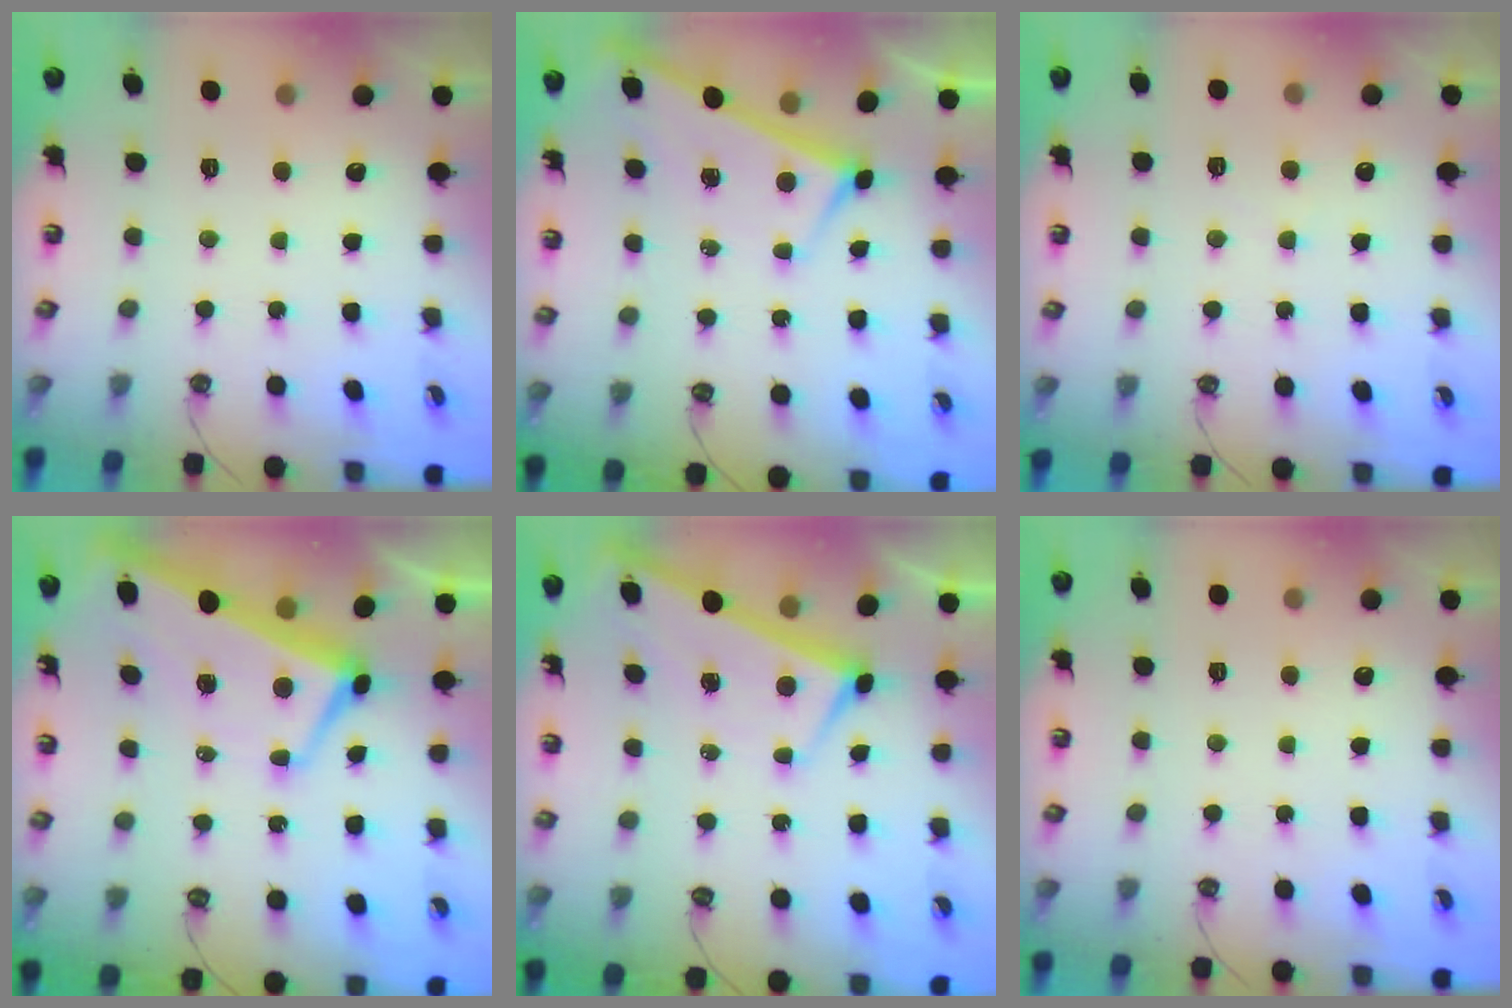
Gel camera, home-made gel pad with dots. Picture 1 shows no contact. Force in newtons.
{"total": 2.9, "press": 2.9, "slide": 0.3}
{"total": 1.3, "press": 1.3, "slide": 0.4}
{"total": 1.8, "press": 1.2, "slide": 1.3}
{"total": 0.9, "press": 0.3, "slide": 0.8}
{"total": 0.0}